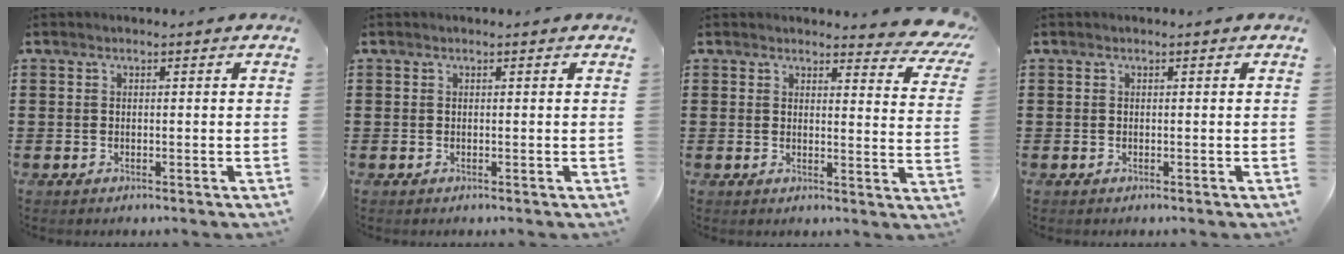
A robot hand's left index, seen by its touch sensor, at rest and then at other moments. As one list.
[{"total": 0.0}, {"total": 4.3, "force": [3.9, 0.5, 1.5], "torque": [-0.029, -0.020, 0.069]}, {"total": 0.0}]